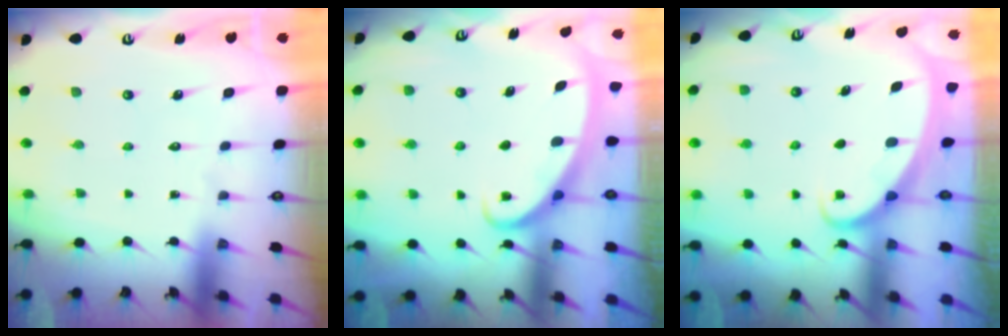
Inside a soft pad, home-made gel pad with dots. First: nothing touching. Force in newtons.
{"total": 2.5, "press": 2.5, "slide": 0.3}
{"total": 1.6, "press": 1.6, "slide": 0.1}